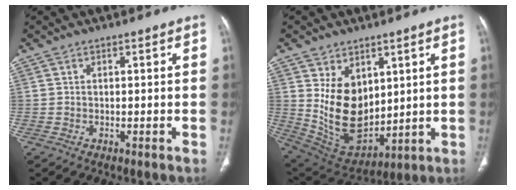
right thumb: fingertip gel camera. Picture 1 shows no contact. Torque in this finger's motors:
{"motor_torque": [0.53, 3.73, 2.00, 0.52, 0.56]}